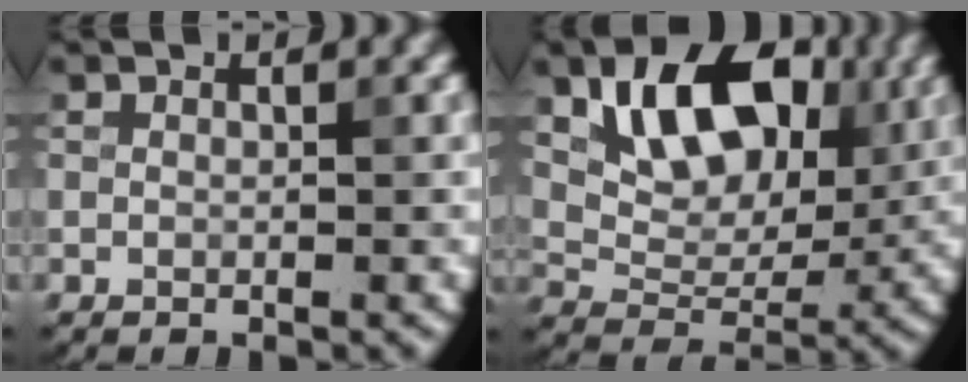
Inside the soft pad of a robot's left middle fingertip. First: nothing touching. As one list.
[{"total": 9.3, "force": [3.4, 5.9, 6.3], "torque": [-0.105, -0.006, 0.053]}]